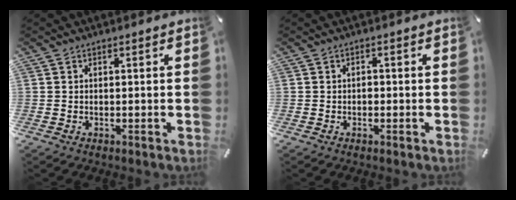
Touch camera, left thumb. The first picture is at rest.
{"total": 1.2, "force": [-0.4, 0.7, 0.8], "torque": [-0.017, 0.001, -0.008]}